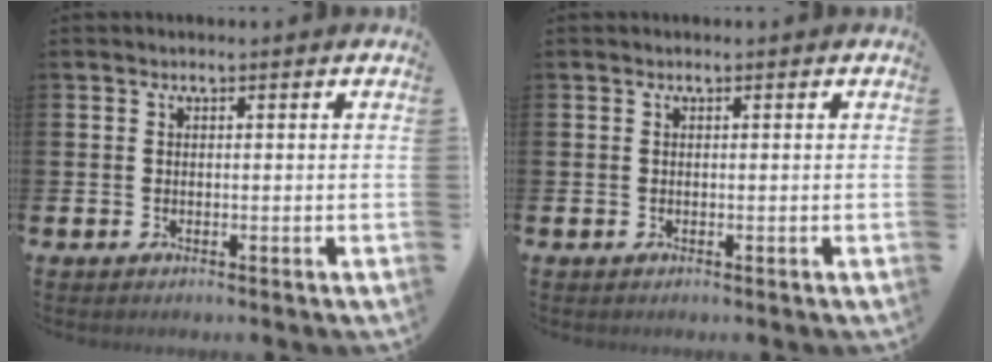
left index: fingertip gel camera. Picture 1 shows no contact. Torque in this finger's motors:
{"motor_torque": [0.00, 0.00, 0.00, 0.00]}